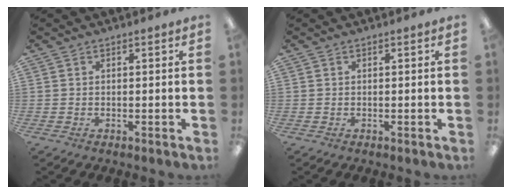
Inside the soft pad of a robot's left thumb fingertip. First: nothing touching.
{"total": 0.0}